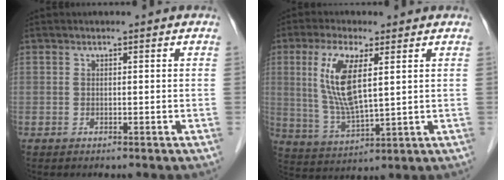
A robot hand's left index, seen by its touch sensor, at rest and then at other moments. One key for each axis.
{"total": 9.7, "fx": 2.8, "fy": 2.2, "fz": 9.0, "tx": -0.199, "ty": -0.004, "tz": 0.058}